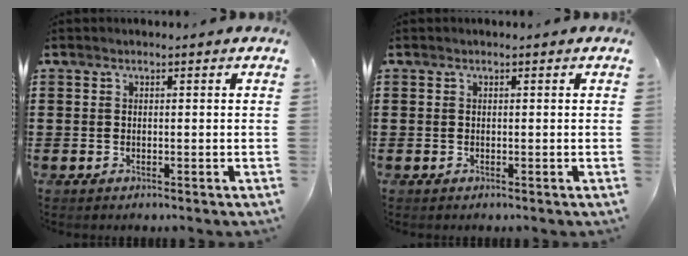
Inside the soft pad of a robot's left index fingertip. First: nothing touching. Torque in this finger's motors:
{"motor_torque": [0.03, 0.00, -0.02, -0.01]}